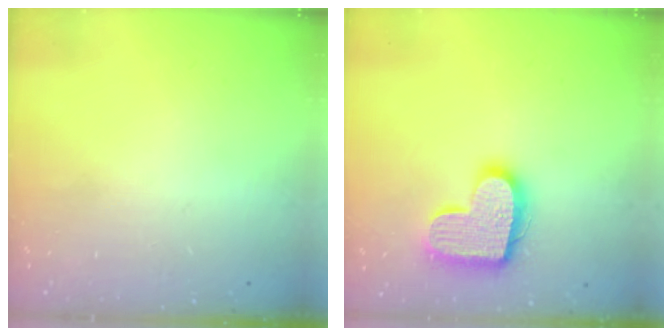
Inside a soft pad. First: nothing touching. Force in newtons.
{"total": 15.6, "press": 15.6, "slide": 0.8}